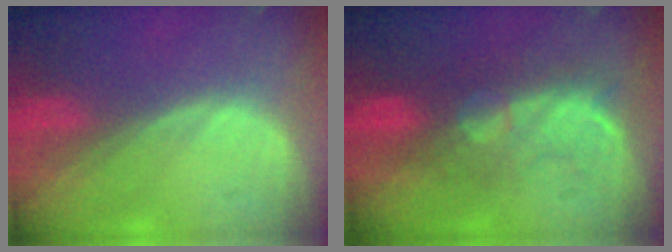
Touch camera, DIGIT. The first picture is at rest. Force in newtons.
{"total": 7.7, "press": 7.4, "slide": 2.0}